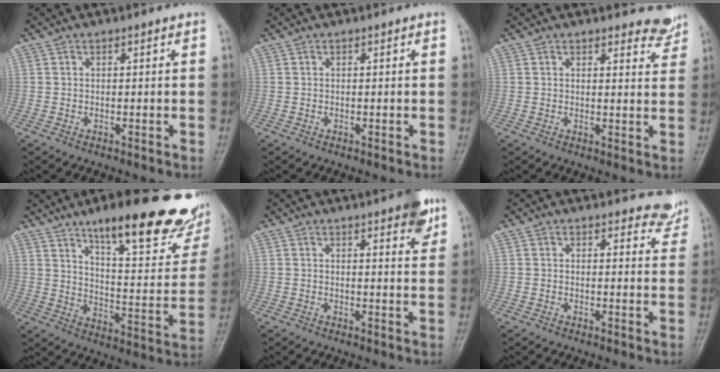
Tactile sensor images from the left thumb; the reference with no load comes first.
{"total": 0.0}
{"total": 4.2, "force": [4.0, 1.3, 0.5], "torque": [0.017, -0.032, 0.035]}
{"total": 27.2, "force": [17.9, 7.6, 19.1], "torque": [-0.222, -0.078, 0.257]}
{"total": 5.9, "force": [3.6, 1.5, 4.4], "torque": [-0.044, -0.017, 0.042]}
{"total": 4.3, "force": [4.0, 1.5, 0.2], "torque": [0.028, -0.030, 0.028]}